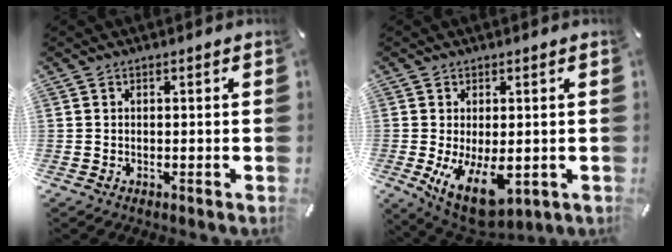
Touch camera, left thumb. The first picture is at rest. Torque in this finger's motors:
{"motor_torque": [-0.17, 0.96, 1.12, 0.21, 0.29]}